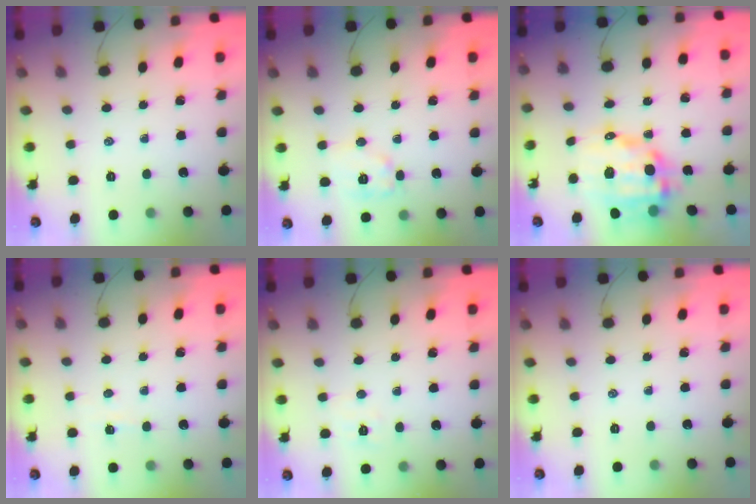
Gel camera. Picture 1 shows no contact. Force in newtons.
{"total": 9.5, "press": 9.5, "slide": 0.2}
{"total": 14.1, "press": 13.7, "slide": 3.3}
{"total": 3.1, "press": 3.0, "slide": 0.8}
{"total": 5.0, "press": 4.8, "slide": 1.3}
{"total": 0.0}